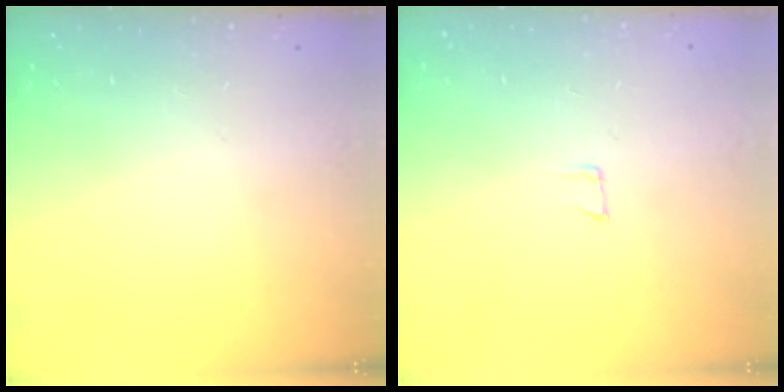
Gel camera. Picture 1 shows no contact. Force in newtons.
{"total": 4.0, "press": 4.0, "slide": 0.3}